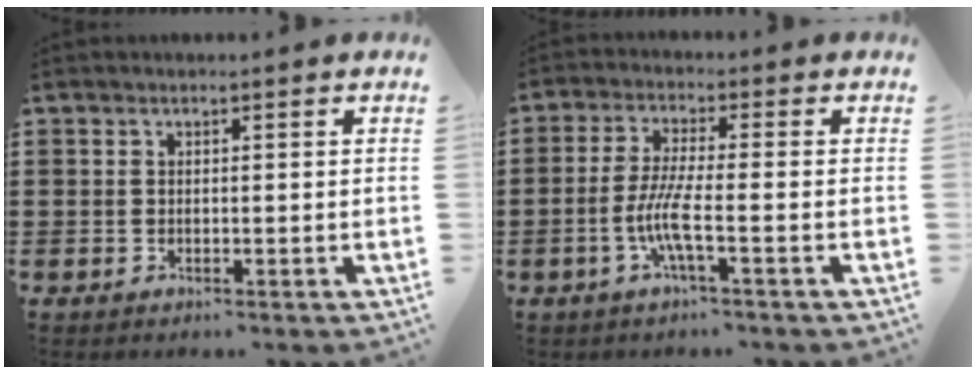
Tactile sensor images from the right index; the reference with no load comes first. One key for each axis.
{"total": 6.1, "fx": -2.1, "fy": 0.6, "fz": 5.7, "tx": -0.134, "ty": -0.016, "tz": -0.050}